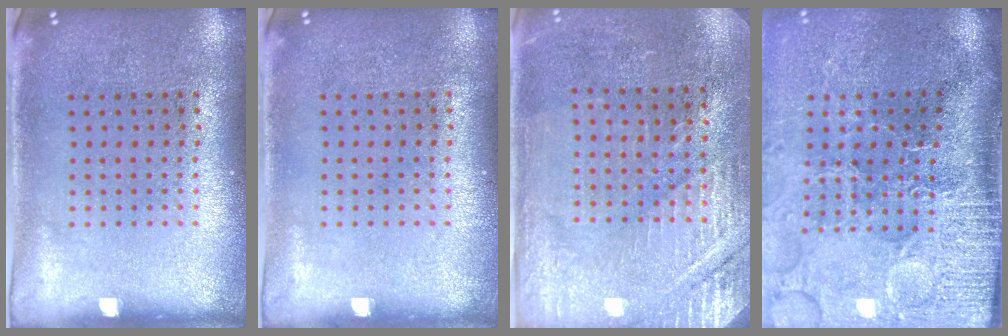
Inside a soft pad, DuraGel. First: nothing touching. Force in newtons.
{"total": 0.0}
{"total": 2.9, "press": 2.9, "slide": 0.3}
{"total": 5.0, "press": 4.0, "slide": 3.0}